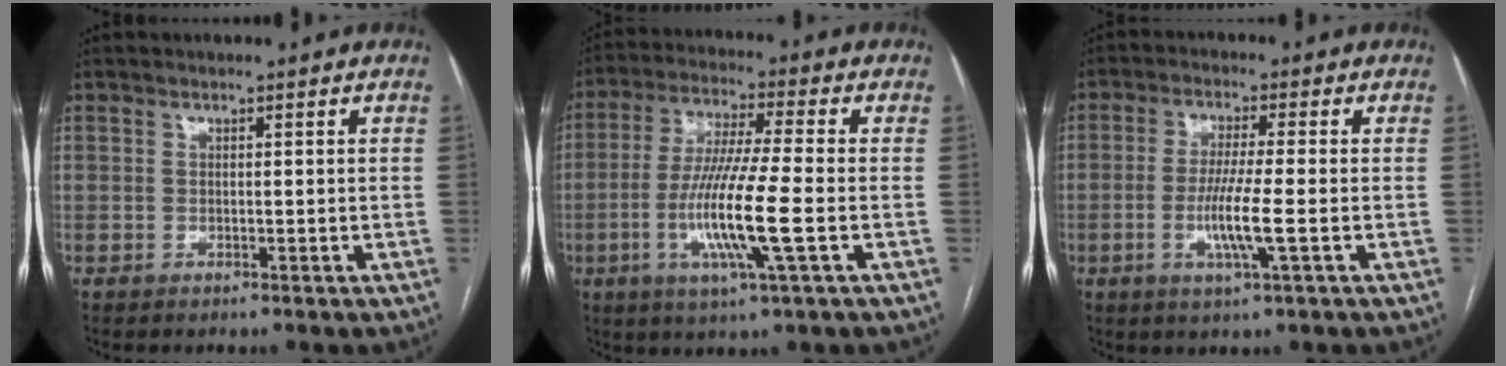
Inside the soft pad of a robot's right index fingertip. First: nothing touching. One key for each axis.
{"total": 12.4, "fx": -3.1, "fy": -0.3, "fz": 12.1, "tx": -0.244, "ty": -0.016, "tz": -0.065}
{"total": 6.7, "fx": -1.6, "fy": -0.5, "fz": 6.5, "tx": -0.127, "ty": -0.014, "tz": -0.033}